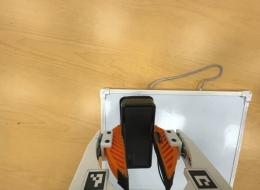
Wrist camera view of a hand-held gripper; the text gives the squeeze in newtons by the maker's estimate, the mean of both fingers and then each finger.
{"total": 7.5, "left": 6.6, "right": 8.4}